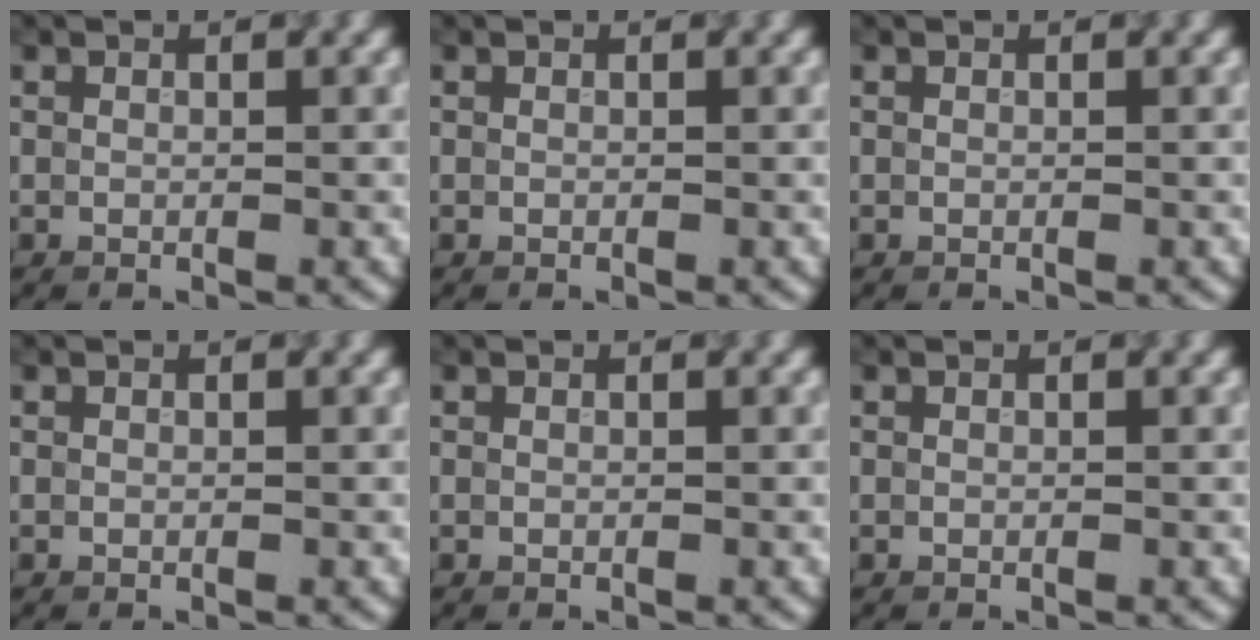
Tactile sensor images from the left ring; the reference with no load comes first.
{"total": 0.0}
{"total": 0.0}
{"total": 0.0}
{"total": 0.0}
{"total": 0.0}